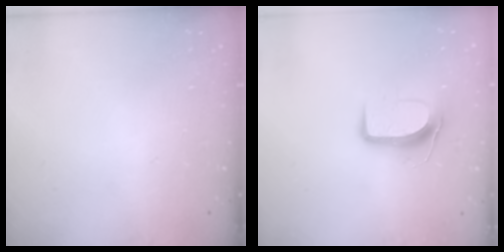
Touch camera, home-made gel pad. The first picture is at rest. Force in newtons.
{"total": 9.1, "press": 9.0, "slide": 1.1}